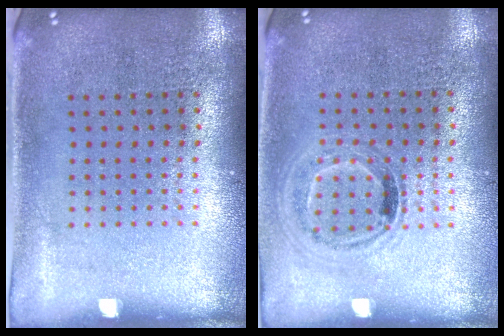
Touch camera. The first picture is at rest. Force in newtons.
{"total": 1.0, "press": 0.9, "slide": 0.5}